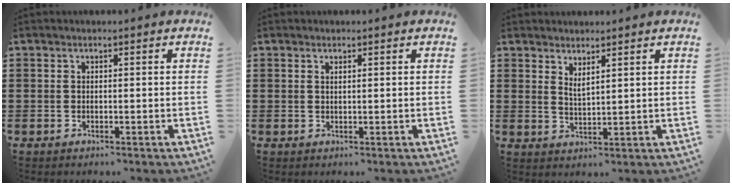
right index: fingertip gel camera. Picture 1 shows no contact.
{"total": 0.6, "force": [0.4, 0.2, 0.4], "torque": [-0.009, 0.001, 0.008]}
{"total": 2.1, "force": [1.9, 0.3, 0.7], "torque": [-0.017, 0.004, 0.036]}